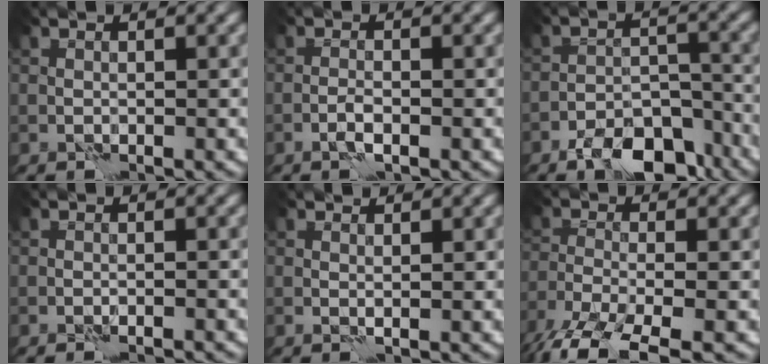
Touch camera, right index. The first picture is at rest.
{"total": 1.1, "force": [-0.4, 0.2, 1.0], "torque": [-0.021, 0.002, -0.010]}
{"total": 7.1, "force": [-5.2, 3.1, 3.8], "torque": [-0.049, -0.002, -0.090]}
{"total": 1.6, "force": [-1.6, 0.0, 0.4], "torque": [-0.012, 0.008, -0.020]}
{"total": 0.8, "force": [0.6, 0.3, 0.5], "torque": [-0.015, 0.001, 0.008]}
{"total": 7.4, "force": [-5.2, 2.2, 4.8], "torque": [-0.100, -0.021, -0.104]}